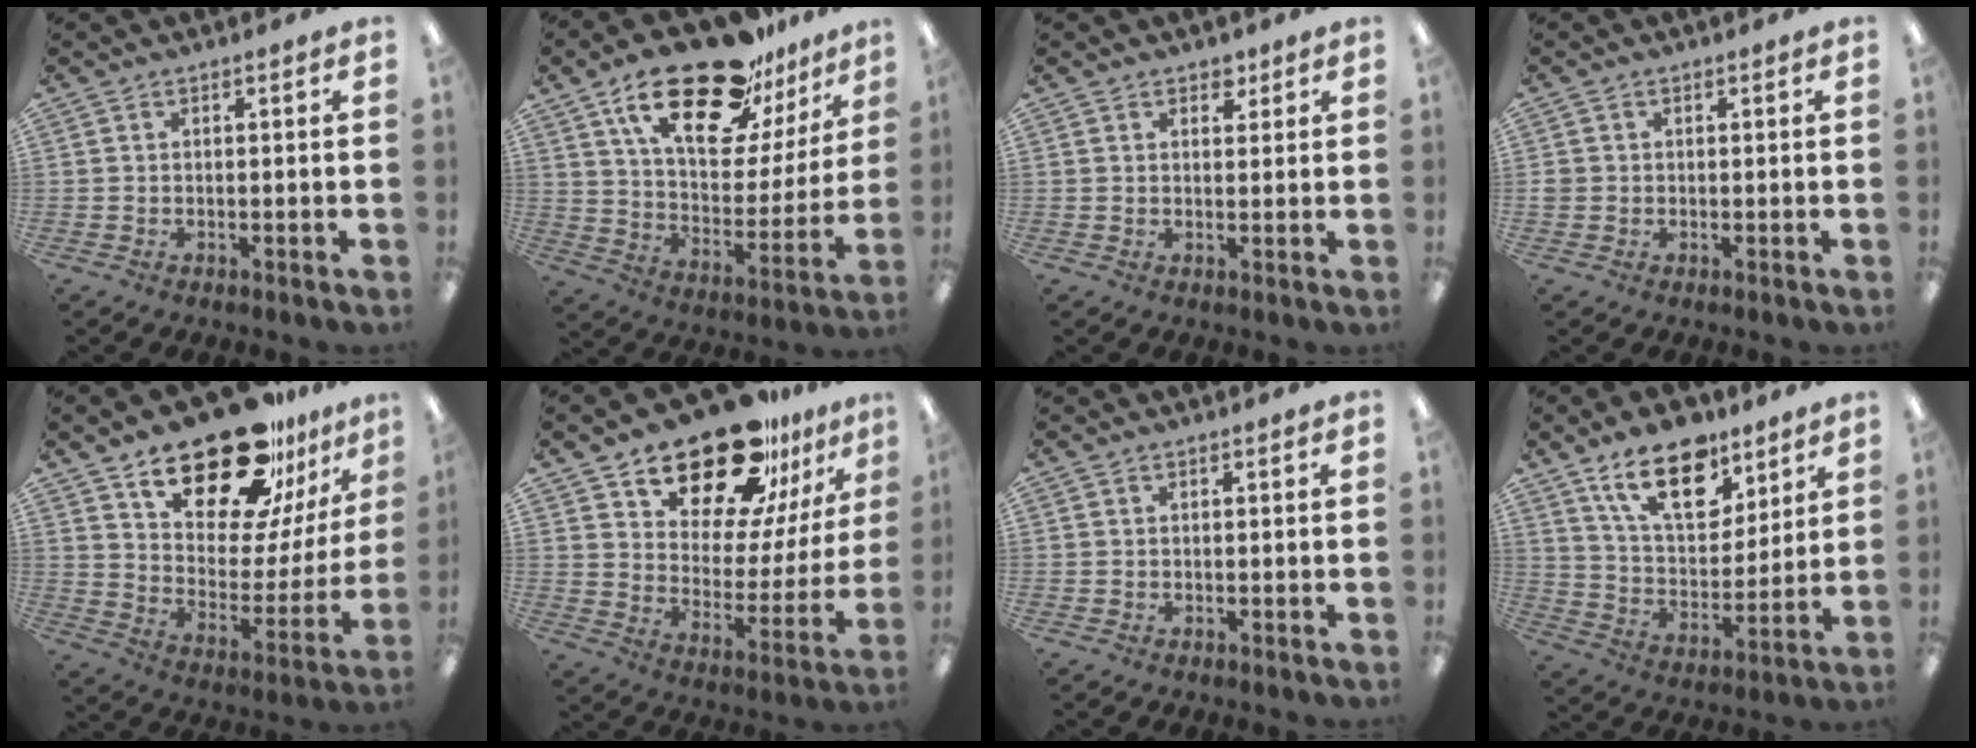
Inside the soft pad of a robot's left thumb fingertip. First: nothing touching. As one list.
[{"total": 24.7, "force": [16.8, 10.3, 15.0], "torque": [-0.240, -0.097, 0.287]}, {"total": 2.7, "force": [1.9, 1.7, 0.8], "torque": [-0.002, -0.004, 0.032]}, {"total": 1.4, "force": [0.0, 1.3, 0.2], "torque": [-0.005, 0.004, -0.001]}, {"total": 24.3, "force": [18.6, 9.7, 12.3], "torque": [-0.183, -0.122, 0.318]}, {"total": 22.1, "force": [18.0, 9.1, 8.9], "torque": [-0.144, -0.129, 0.316]}, {"total": 0.0}, {"total": 18.2, "force": [11.8, 9.2, 10.3], "torque": [-0.173, -0.052, 0.210]}]